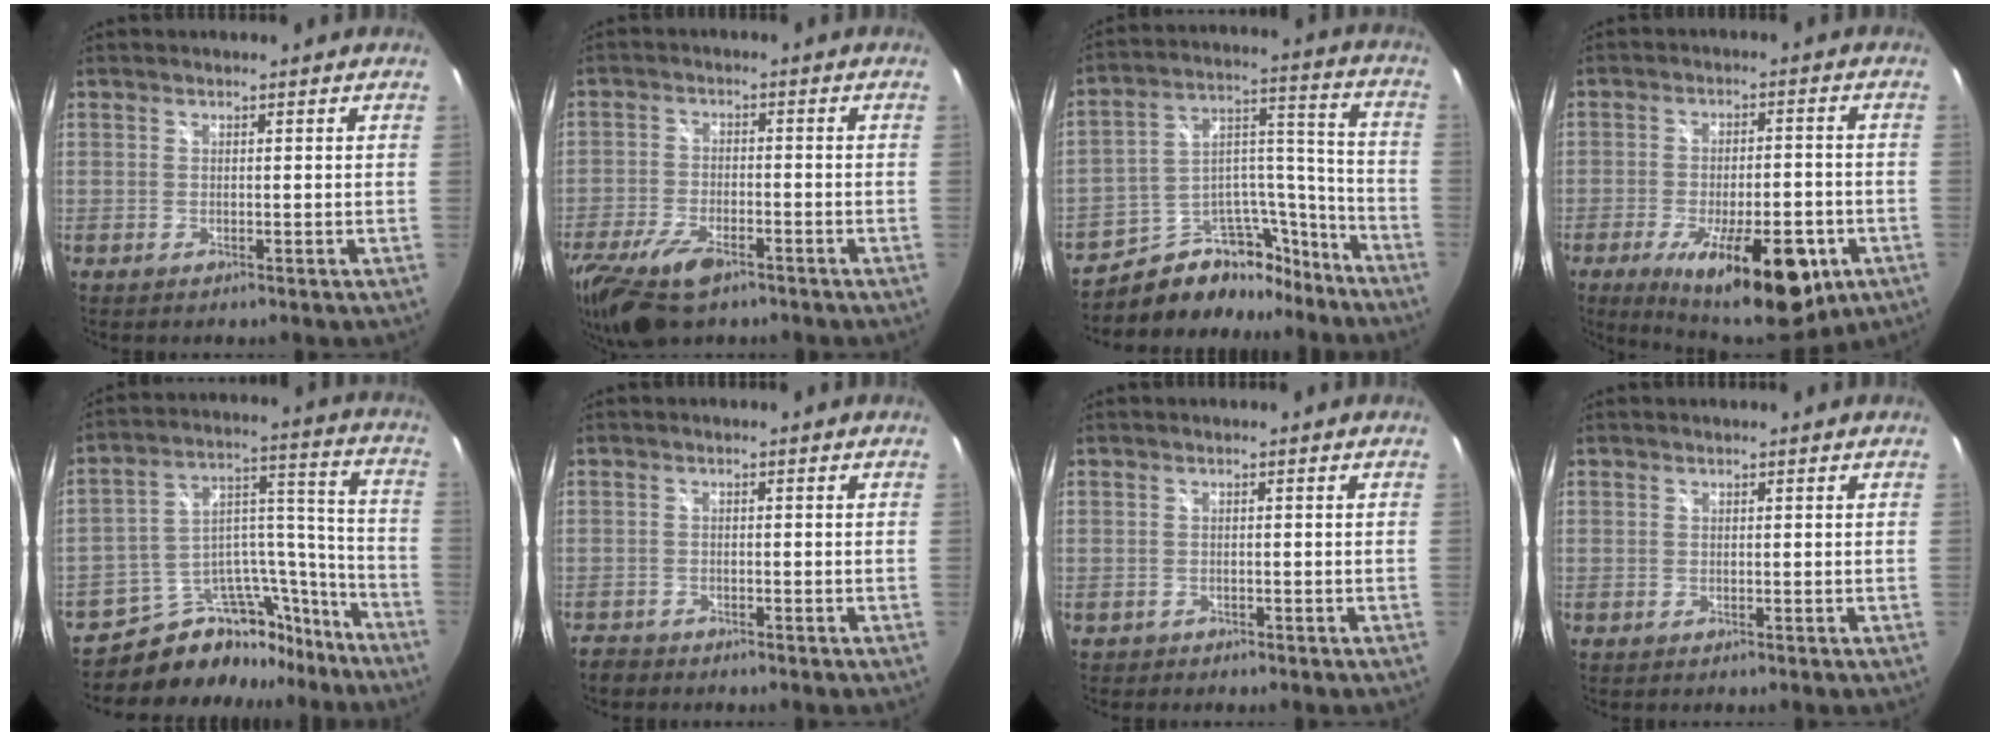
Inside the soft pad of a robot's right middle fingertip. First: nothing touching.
{"total": 14.6, "force": [-9.4, 6.9, 8.8], "torque": [-0.216, -0.039, -0.170]}
{"total": 17.8, "force": [-13.8, 9.2, 6.3], "torque": [-0.103, 0.076, -0.196]}
{"total": 18.1, "force": [-9.0, 6.9, 14.1], "torque": [-0.229, -0.031, -0.120]}
{"total": 18.3, "force": [-15.6, 8.3, 4.7], "torque": [-0.074, 0.075, -0.227]}
{"total": 2.7, "force": [-2.4, 1.2, 0.3], "torque": [-0.017, -0.008, -0.048]}
{"total": 1.2, "force": [-0.9, 0.8, 0.1], "torque": [-0.007, -0.001, -0.013]}
{"total": 0.0}